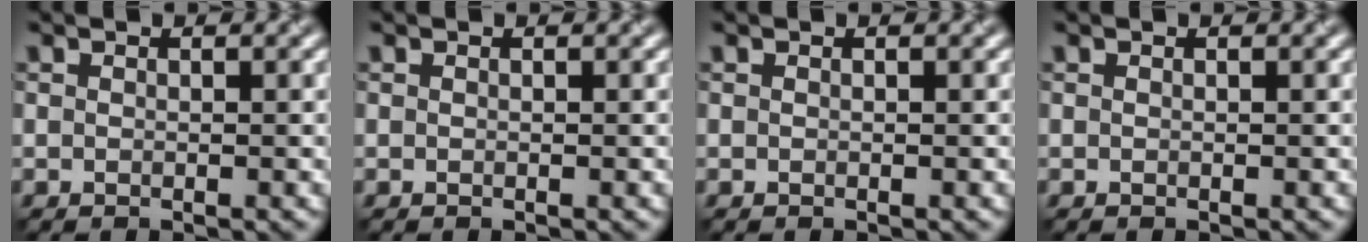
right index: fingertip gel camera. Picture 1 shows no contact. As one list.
[{"total": 0.0}, {"total": 0.0}, {"total": 0.0}]